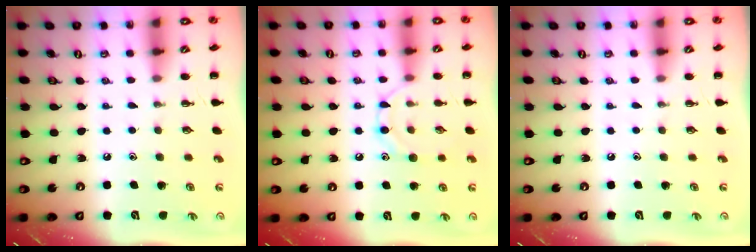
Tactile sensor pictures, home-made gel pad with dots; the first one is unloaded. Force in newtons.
{"total": 8.2, "press": 8.1, "slide": 1.2}
{"total": 0.0}